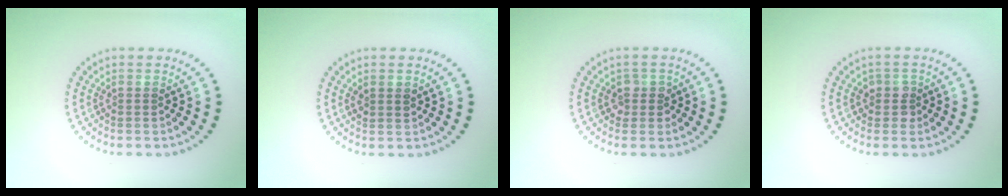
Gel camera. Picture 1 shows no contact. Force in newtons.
{"total": 1.1, "press": 1.0, "slide": 0.5}
{"total": 1.4, "press": 1.3, "slide": 0.6}
{"total": 1.5, "press": 1.4, "slide": 0.6}